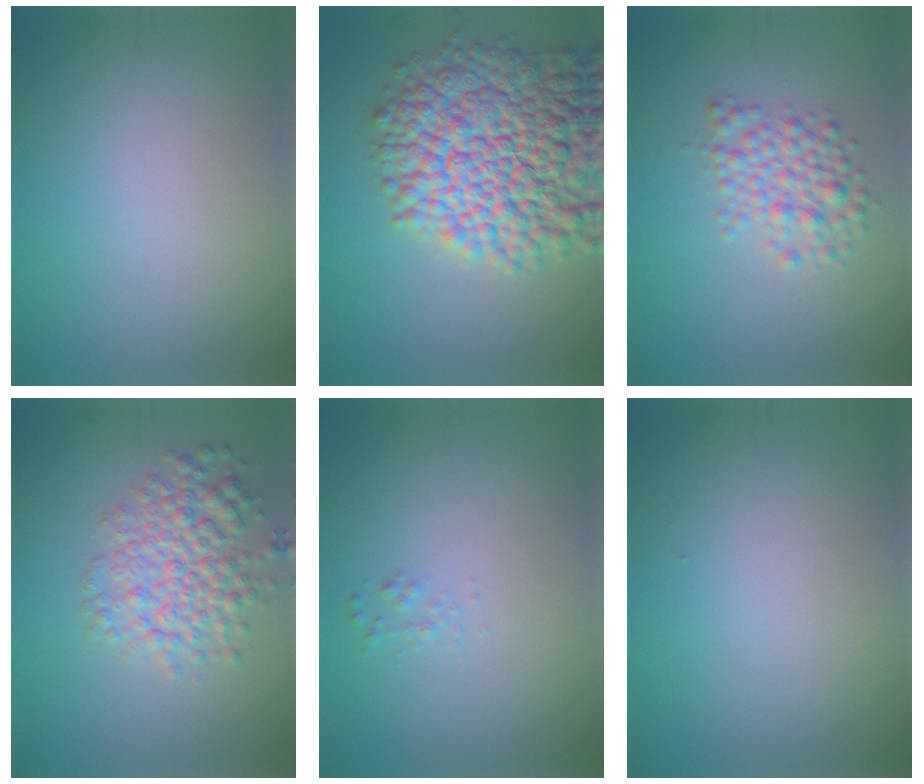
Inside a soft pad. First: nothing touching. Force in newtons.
{"total": 14.7, "press": 14.7, "slide": 0.6}
{"total": 3.6, "press": 3.6, "slide": 0.1}
{"total": 5.4, "press": 5.4, "slide": 0.2}
{"total": 0.7, "press": 0.7, "slide": 0.0}
{"total": 0.0}